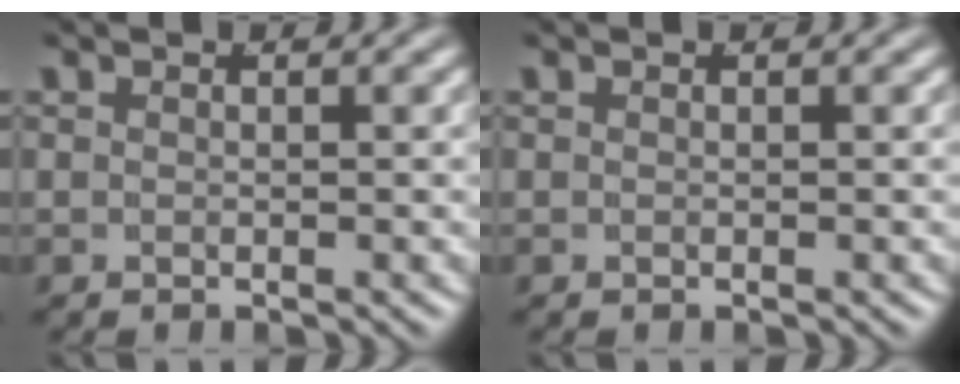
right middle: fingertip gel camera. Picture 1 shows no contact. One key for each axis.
{"total": 0.0}